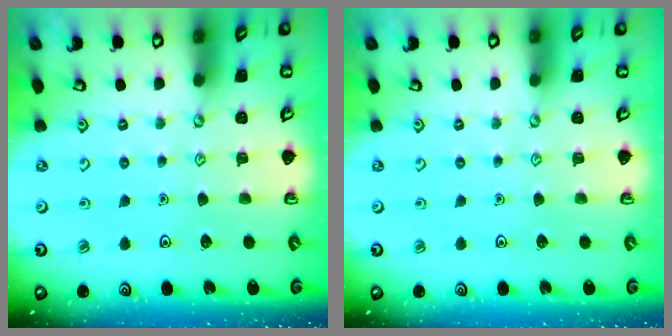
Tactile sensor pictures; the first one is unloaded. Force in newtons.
{"total": 0.0}